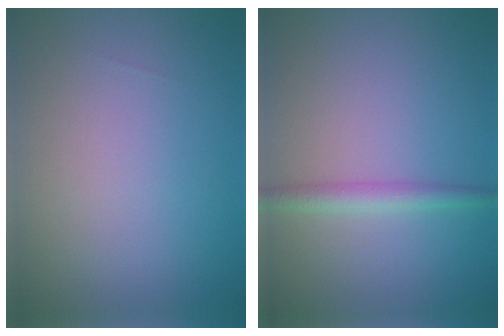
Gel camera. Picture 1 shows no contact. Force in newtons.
{"total": 1.9, "press": 1.9, "slide": 0.0}